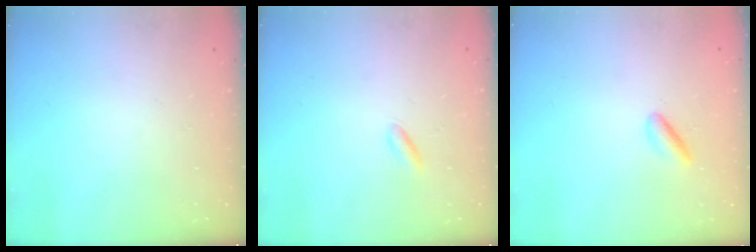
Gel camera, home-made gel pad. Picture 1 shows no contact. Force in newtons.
{"total": 2.6, "press": 2.5, "slide": 0.7}
{"total": 2.0, "press": 1.9, "slide": 0.5}